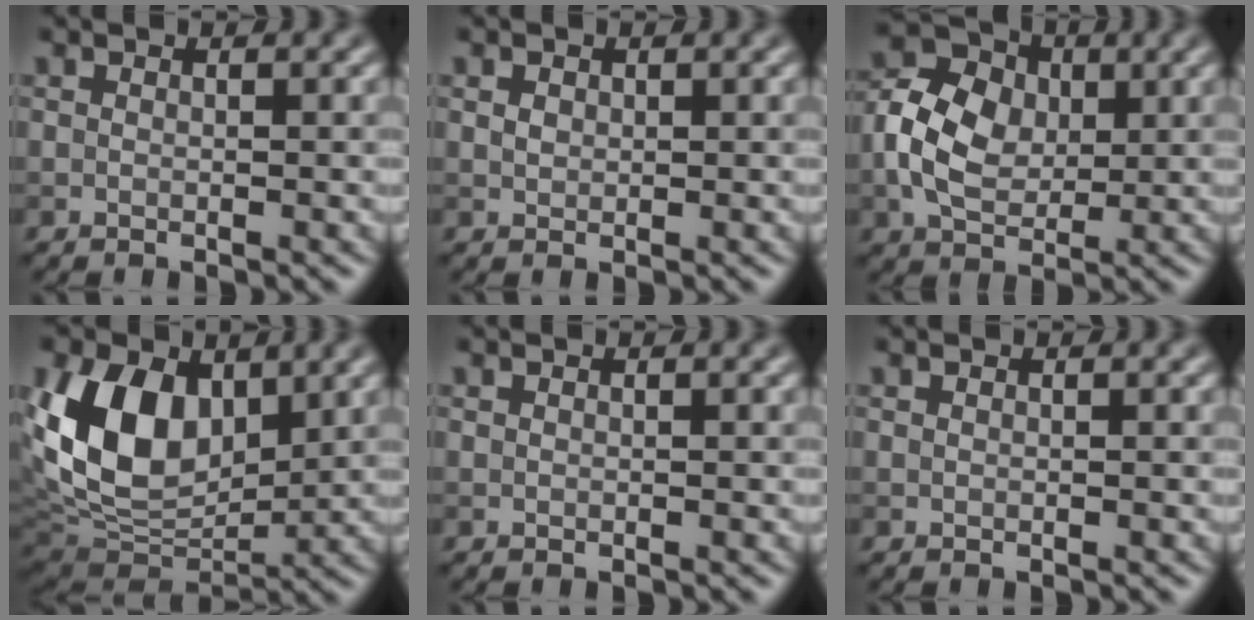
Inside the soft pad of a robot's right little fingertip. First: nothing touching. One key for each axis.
{"total": 0.9, "fx": 0.3, "fy": 0.8, "fz": 0.4, "tx": -0.008, "ty": 0.000, "tz": 0.004}
{"total": 6.7, "fx": 0.1, "fy": 5.0, "fz": 4.4, "tx": -0.100, "ty": 0.008, "tz": -0.001}
{"total": 11.0, "fx": 2.8, "fy": 7.4, "fz": 7.6, "tx": -0.171, "ty": -0.008, "tz": 0.050}
{"total": 0.0}
{"total": 0.0}